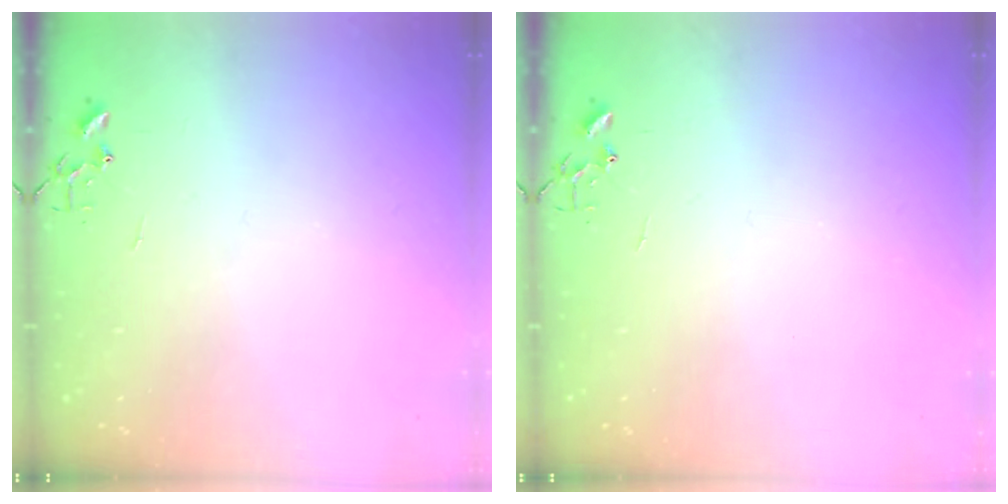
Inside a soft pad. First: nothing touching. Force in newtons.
{"total": 0.0}